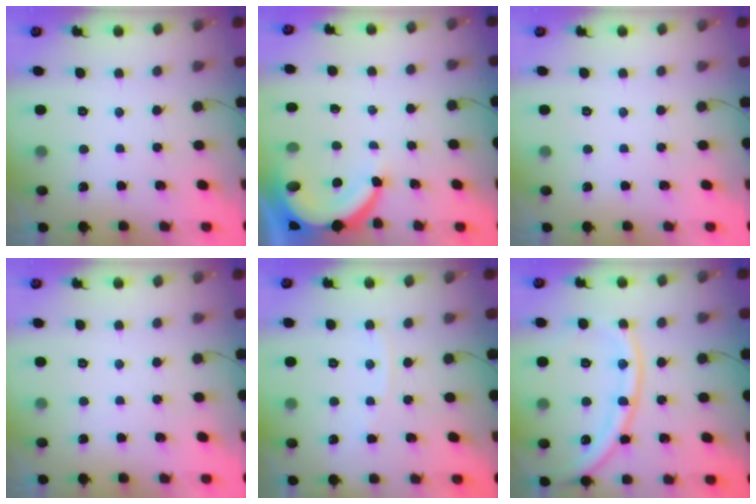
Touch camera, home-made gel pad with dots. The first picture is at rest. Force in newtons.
{"total": 7.3, "press": 7.2, "slide": 0.8}
{"total": 0.0}
{"total": 0.0}
{"total": 2.6, "press": 2.6, "slide": 0.3}
{"total": 14.0, "press": 13.9, "slide": 1.6}